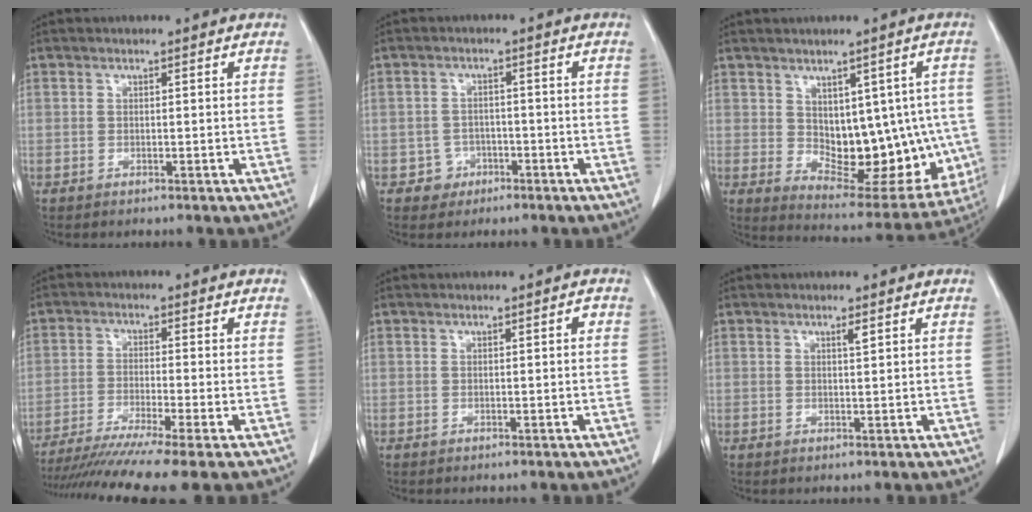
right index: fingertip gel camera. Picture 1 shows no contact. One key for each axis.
{"total": 3.2, "fx": -1.4, "fy": 2.8, "fz": -0.2, "tx": 0.011, "ty": 0.016, "tz": -0.021}
{"total": 15.1, "fx": -0.3, "fy": 8.1, "fz": 12.8, "tx": -0.150, "ty": 0.004, "tz": 0.023}
{"total": 12.3, "fx": -9.8, "fy": -1.3, "fz": 7.3, "tx": -0.115, "ty": -0.032, "tz": -0.156}
{"total": 0.7, "fx": 0.1, "fy": 0.3, "fz": 0.7, "tx": -0.007, "ty": 0.002, "tz": 0.001}
{"total": 1.0, "fx": 0.6, "fy": 0.0, "fz": 0.8, "tx": -0.014, "ty": -0.003, "tz": 0.009}